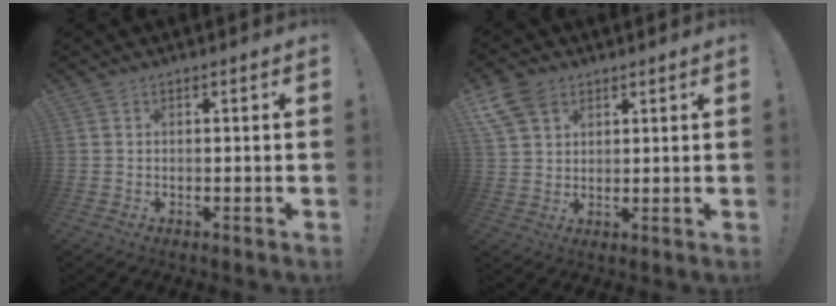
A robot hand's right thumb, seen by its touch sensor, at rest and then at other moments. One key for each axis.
{"total": 9.0, "fx": 5.1, "fy": 6.0, "fz": 4.4, "tx": -0.092, "ty": -0.011, "tz": 0.102}